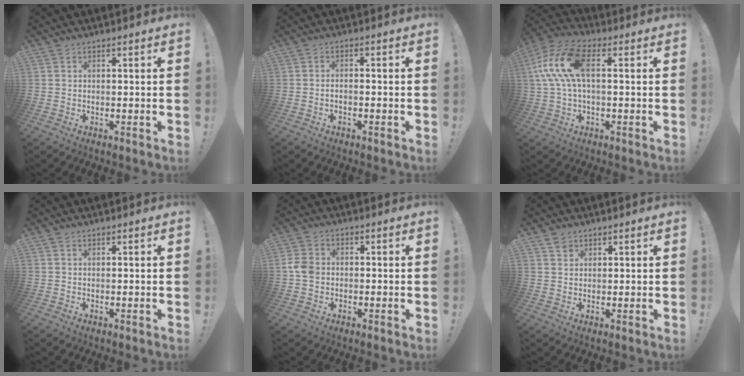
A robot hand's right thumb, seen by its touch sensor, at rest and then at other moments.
{"total": 1.8, "force": [-1.3, 0.1, 1.1], "torque": [-0.027, 0.008, -0.023]}
{"total": 13.9, "force": [2.2, 6.8, 11.9], "torque": [-0.249, 0.011, 0.042]}
{"total": 0.0}
{"total": 4.9, "force": [-1.3, 3.7, 3.0], "torque": [-0.071, 0.014, -0.022]}
{"total": 1.9, "force": [1.4, 1.3, 0.3], "torque": [0.001, -0.005, 0.027]}